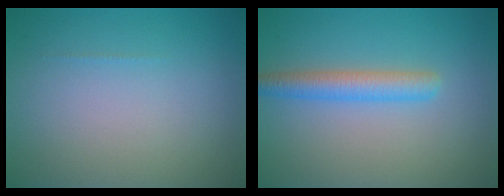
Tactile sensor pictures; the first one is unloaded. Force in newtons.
{"total": 3.0, "press": 3.0, "slide": 0.1}